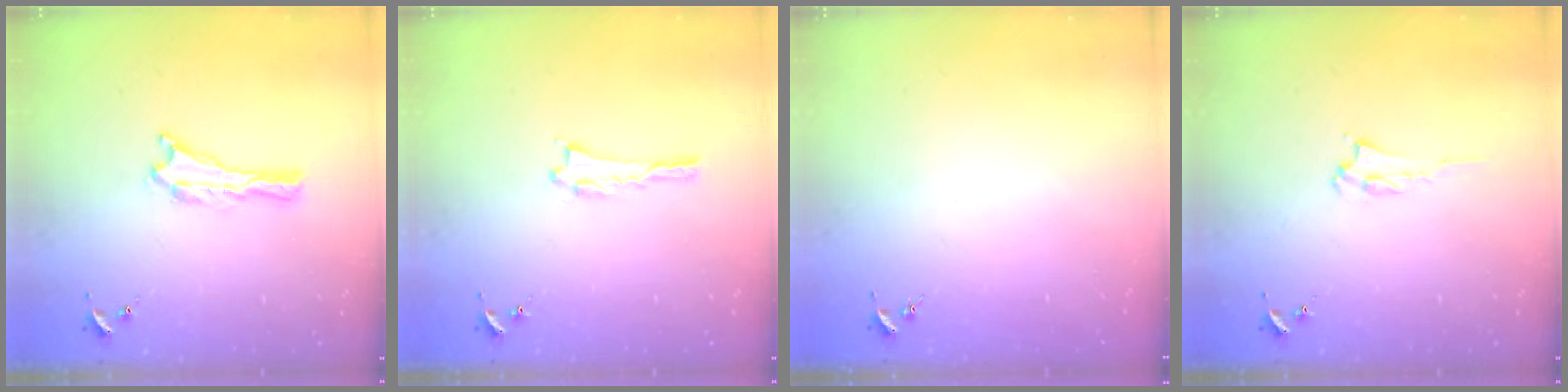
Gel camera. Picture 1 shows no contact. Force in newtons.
{"total": 0.0}
{"total": 0.0}
{"total": 2.0, "press": 1.9, "slide": 0.3}